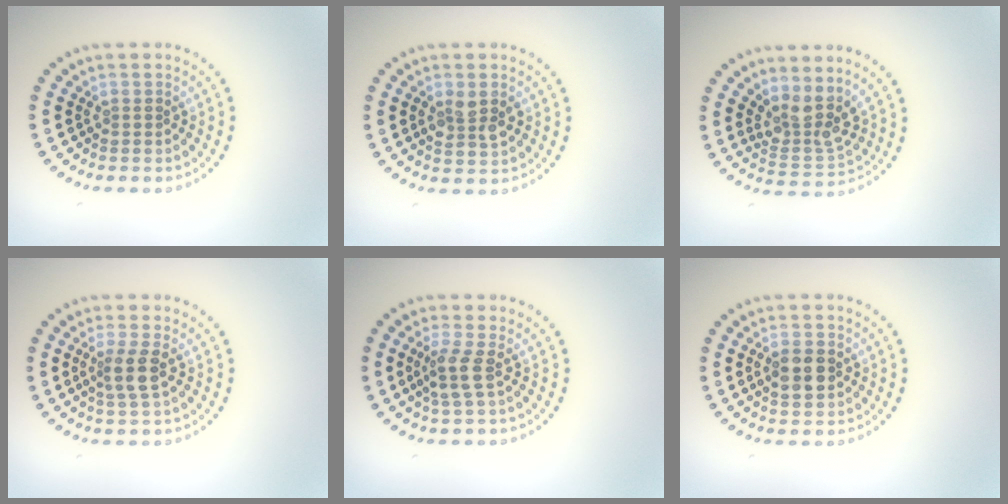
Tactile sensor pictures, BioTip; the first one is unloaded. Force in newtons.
{"total": 2.7, "press": 2.7, "slide": 0.2}
{"total": 3.6, "press": 2.8, "slide": 2.2}
{"total": 2.3, "press": 2.0, "slide": 1.2}
{"total": 2.2, "press": 1.8, "slide": 1.3}
{"total": 3.0, "press": 3.0, "slide": 0.2}